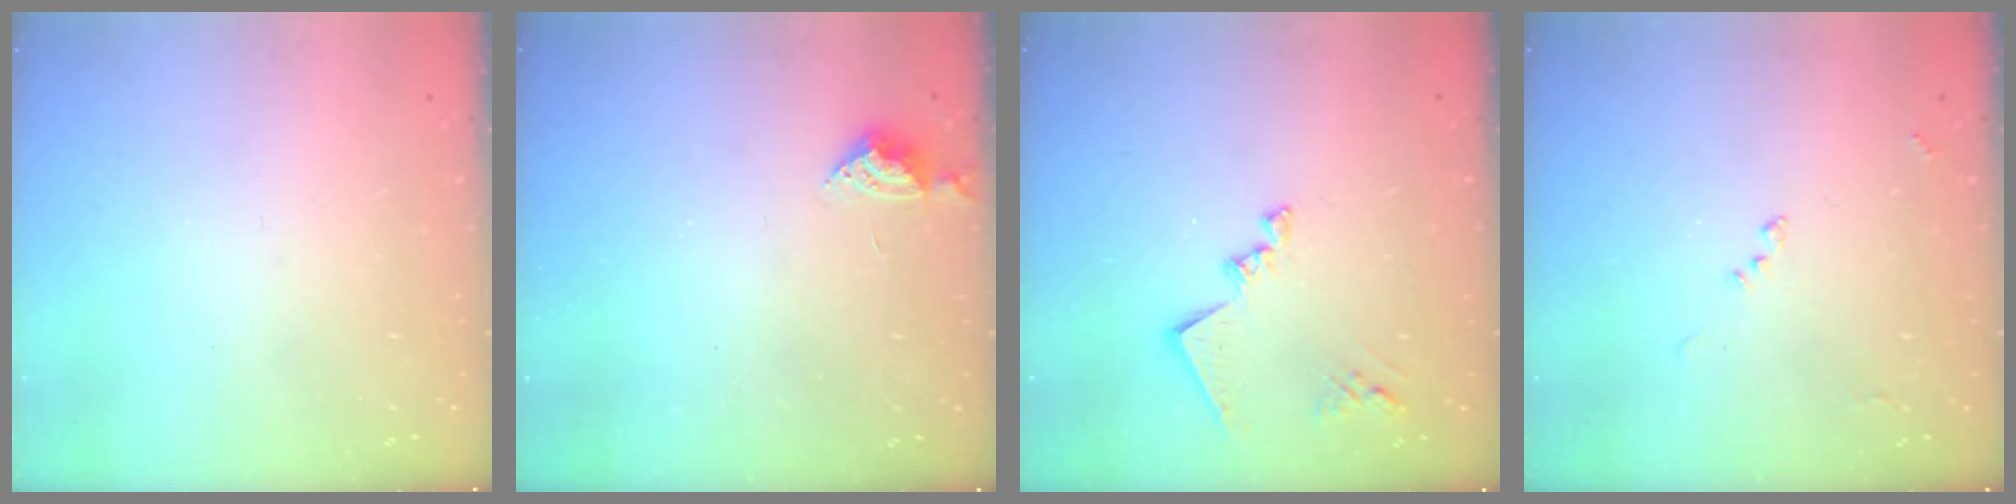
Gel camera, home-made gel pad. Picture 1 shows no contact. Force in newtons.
{"total": 4.0, "press": 4.0, "slide": 0.7}
{"total": 13.3, "press": 13.2, "slide": 1.1}
{"total": 8.6, "press": 8.6, "slide": 0.7}